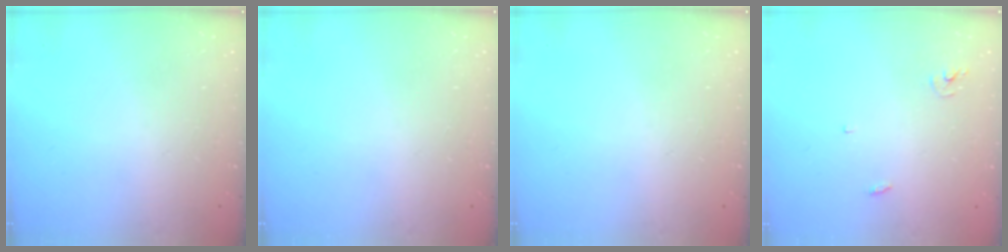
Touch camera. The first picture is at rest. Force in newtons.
{"total": 0.0}
{"total": 0.0}
{"total": 2.9, "press": 2.9, "slide": 0.2}